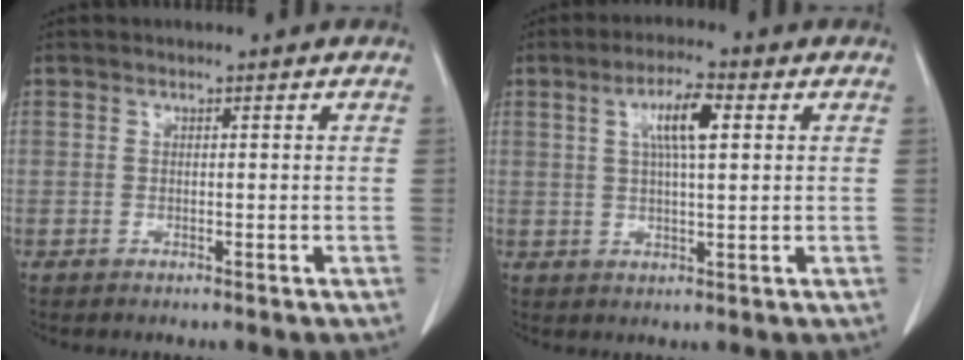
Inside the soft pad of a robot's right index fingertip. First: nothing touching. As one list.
[{"total": 6.6, "force": [2.0, 1.3, 6.1], "torque": [-0.113, 0.010, 0.037]}]